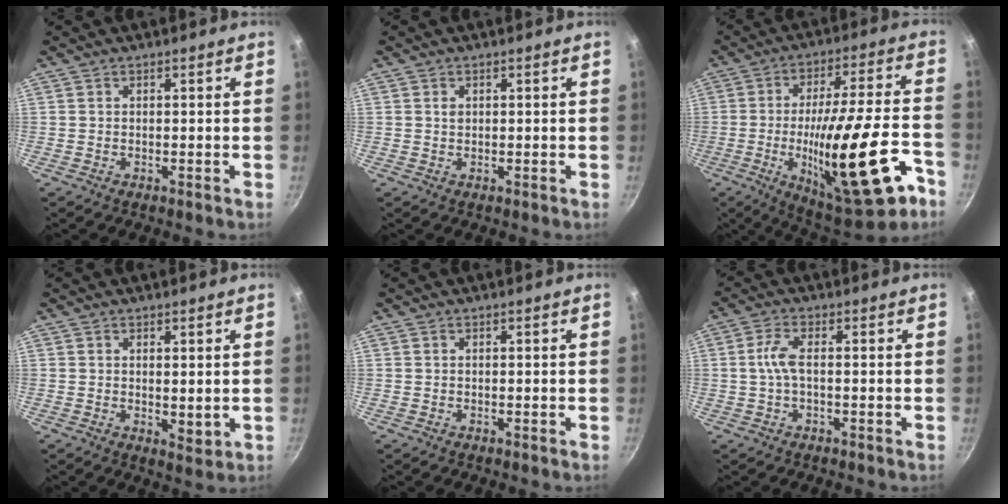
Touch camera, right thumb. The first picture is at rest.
{"total": 1.0, "force": [0.3, 0.8, 0.5], "torque": [-0.006, 0.001, 0.004]}
{"total": 26.2, "force": [-9.6, 7.4, 23.2], "torque": [-0.336, 0.029, -0.133]}
{"total": 3.0, "force": [0.7, 1.4, 2.5], "torque": [-0.035, -0.015, 0.013]}
{"total": 0.0}
{"total": 4.1, "force": [-0.3, 1.5, 3.9], "torque": [-0.094, 0.012, -0.009]}